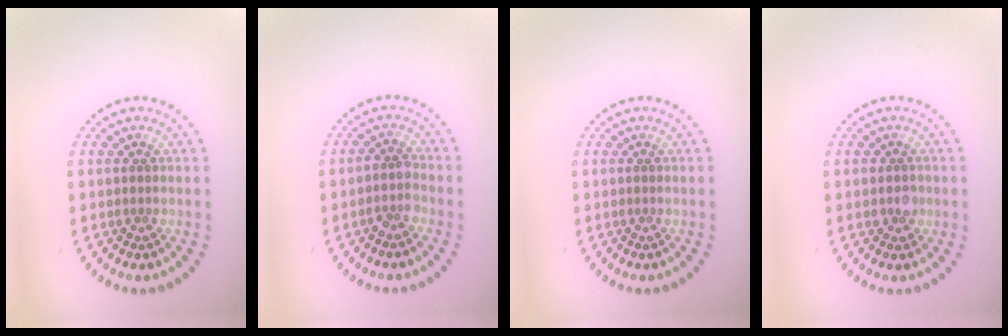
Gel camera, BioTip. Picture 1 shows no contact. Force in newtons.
{"total": 1.6, "press": 1.4, "slide": 0.6}
{"total": 0.0}
{"total": 1.4, "press": 1.3, "slide": 0.6}